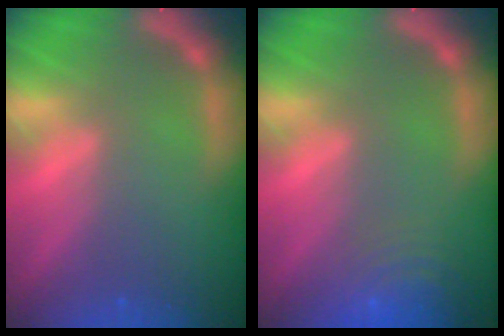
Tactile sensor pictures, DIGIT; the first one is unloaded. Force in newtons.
{"total": 8.0}